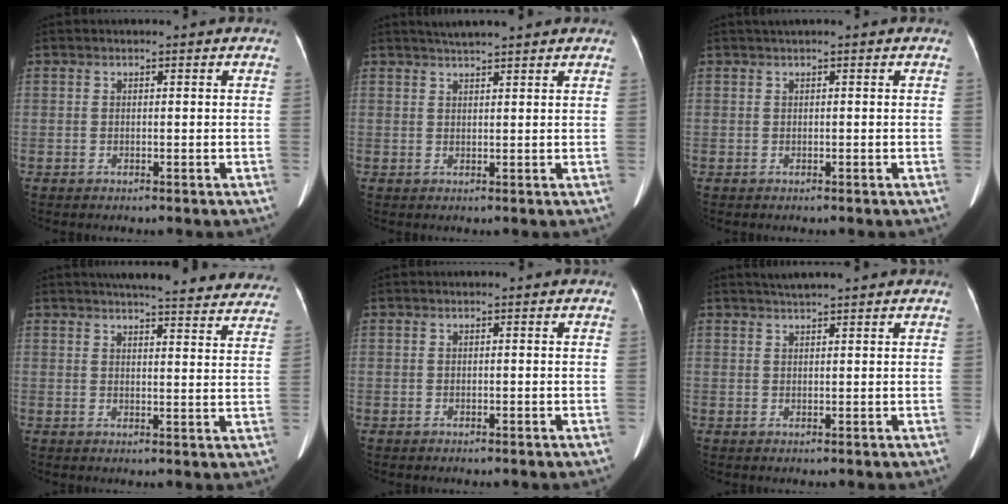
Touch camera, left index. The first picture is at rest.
{"total": 5.4, "force": [4.8, 0.1, 2.5], "torque": [-0.038, 0.025, 0.071]}
{"total": 1.0, "force": [0.7, -0.1, 0.7], "torque": [-0.013, 0.015, 0.017]}
{"total": 24.7, "force": [22.4, 3.9, 9.7], "torque": [-0.127, -0.033, 0.255]}
{"total": 0.0}
{"total": 3.7, "force": [3.2, -0.3, 1.7], "torque": [-0.022, 0.023, 0.052]}